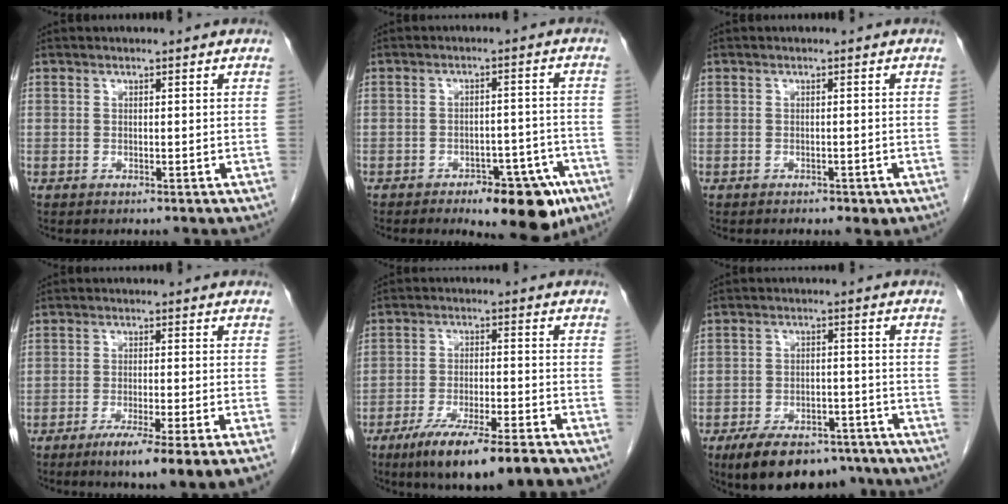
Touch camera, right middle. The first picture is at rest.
{"total": 11.0, "force": [-7.1, 4.1, 7.3], "torque": [-0.075, 0.009, -0.096]}
{"total": 1.7, "force": [-1.1, 0.8, 0.9], "torque": [-0.014, 0.001, -0.010]}
{"total": 9.2, "force": [-6.1, -0.9, 6.9], "torque": [-0.095, -0.022, -0.092]}
{"total": 12.2, "force": [-8.7, 1.4, 8.4], "torque": [-0.134, -0.025, -0.144]}
{"total": 13.5, "force": [-10.1, 6.2, 6.4], "torque": [-0.097, 0.009, -0.153]}